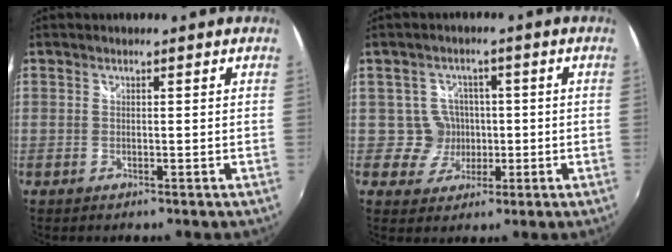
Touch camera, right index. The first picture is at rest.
{"total": 4.8, "force": [-0.4, 4.8, -0.2], "torque": [-0.001, 0.017, -0.002]}